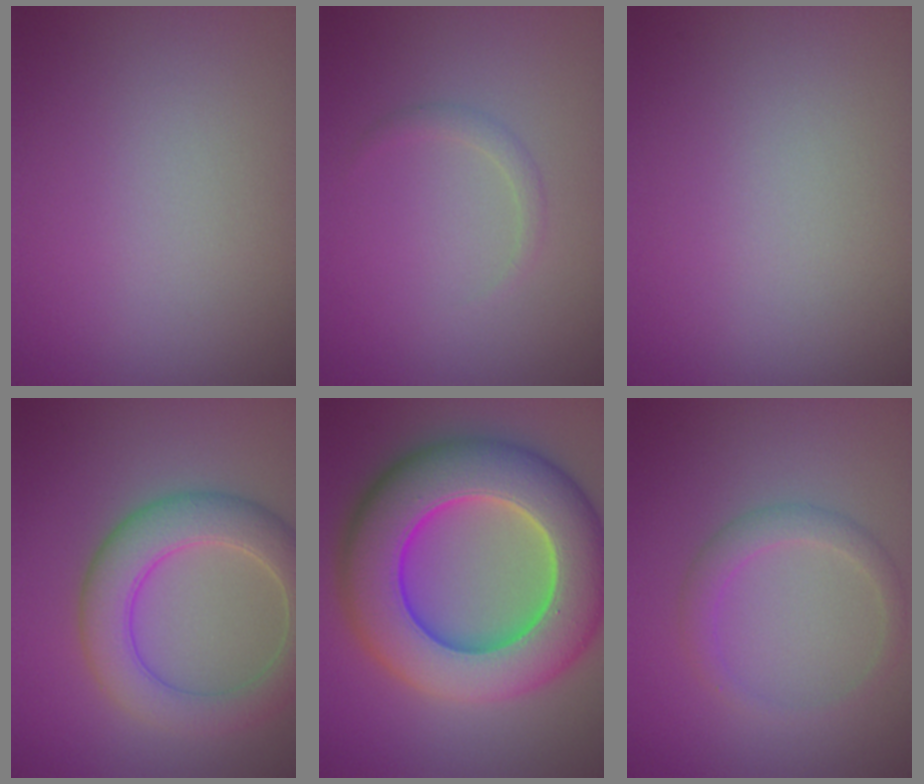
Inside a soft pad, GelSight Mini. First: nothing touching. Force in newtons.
{"total": 0.9, "press": 0.9, "slide": 0.1}
{"total": 0.0}
{"total": 5.7, "press": 5.7, "slide": 0.2}
{"total": 13.2, "press": 13.1, "slide": 0.3}
{"total": 2.0, "press": 2.0, "slide": 0.1}